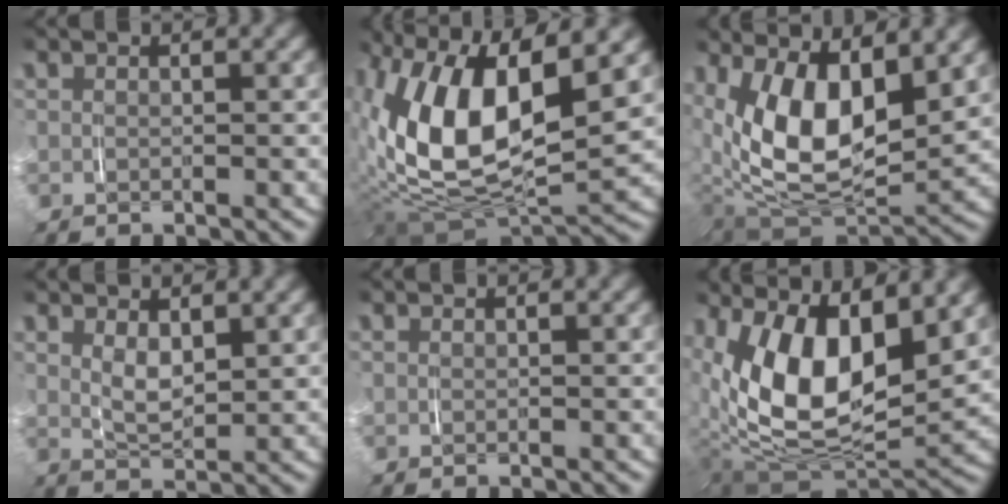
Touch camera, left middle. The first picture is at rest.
{"total": 13.0, "force": [0.4, 7.5, 10.6], "torque": [-0.218, -0.029, 0.018]}
{"total": 10.4, "force": [0.1, 6.2, 8.3], "torque": [-0.178, -0.048, 0.022]}
{"total": 2.7, "force": [1.2, 1.1, 2.1], "torque": [-0.038, -0.014, 0.024]}
{"total": 0.0}
{"total": 11.6, "force": [0.1, 7.1, 9.2], "torque": [-0.204, -0.050, 0.023]}